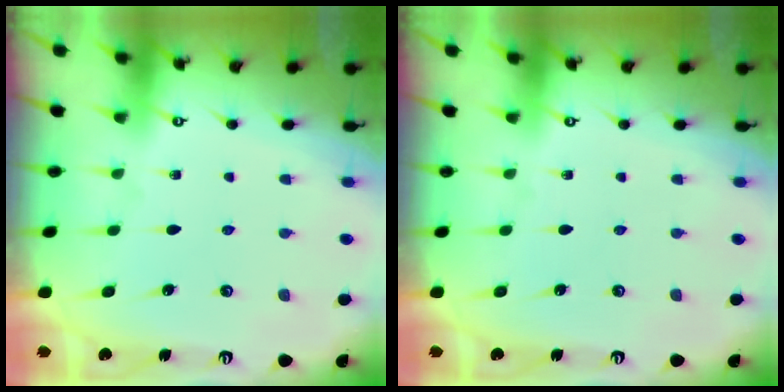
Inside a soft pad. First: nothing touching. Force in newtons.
{"total": 0.0}